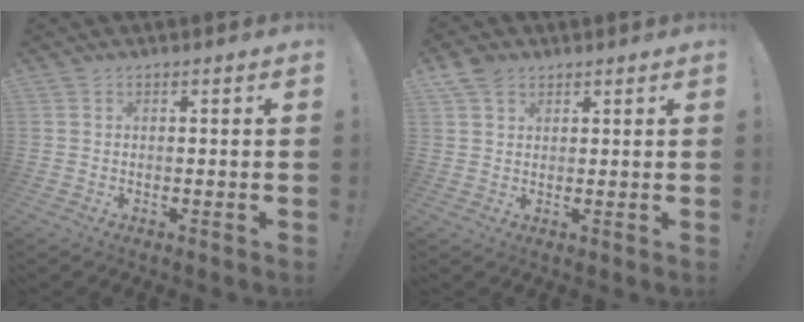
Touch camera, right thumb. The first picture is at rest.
{"total": 4.9, "force": [2.9, 3.3, 2.1], "torque": [-0.031, -0.008, 0.055]}